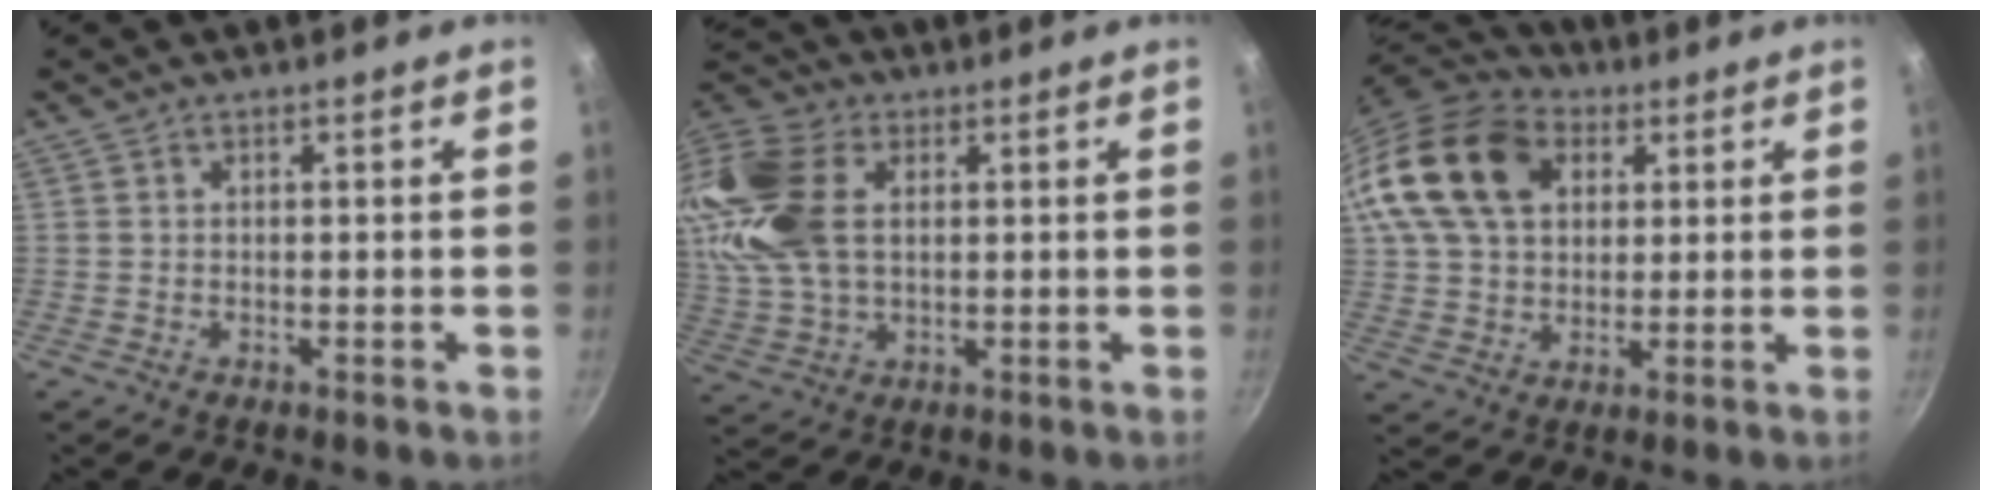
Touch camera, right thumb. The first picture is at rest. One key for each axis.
{"total": 20.0, "fx": 4.2, "fy": 13.1, "fz": 14.5, "tx": -0.316, "ty": 0.011, "tz": 0.079}
{"total": 20.2, "fx": 6.9, "fy": 14.3, "fz": 12.4, "tx": -0.224, "ty": 0.011, "tz": 0.118}